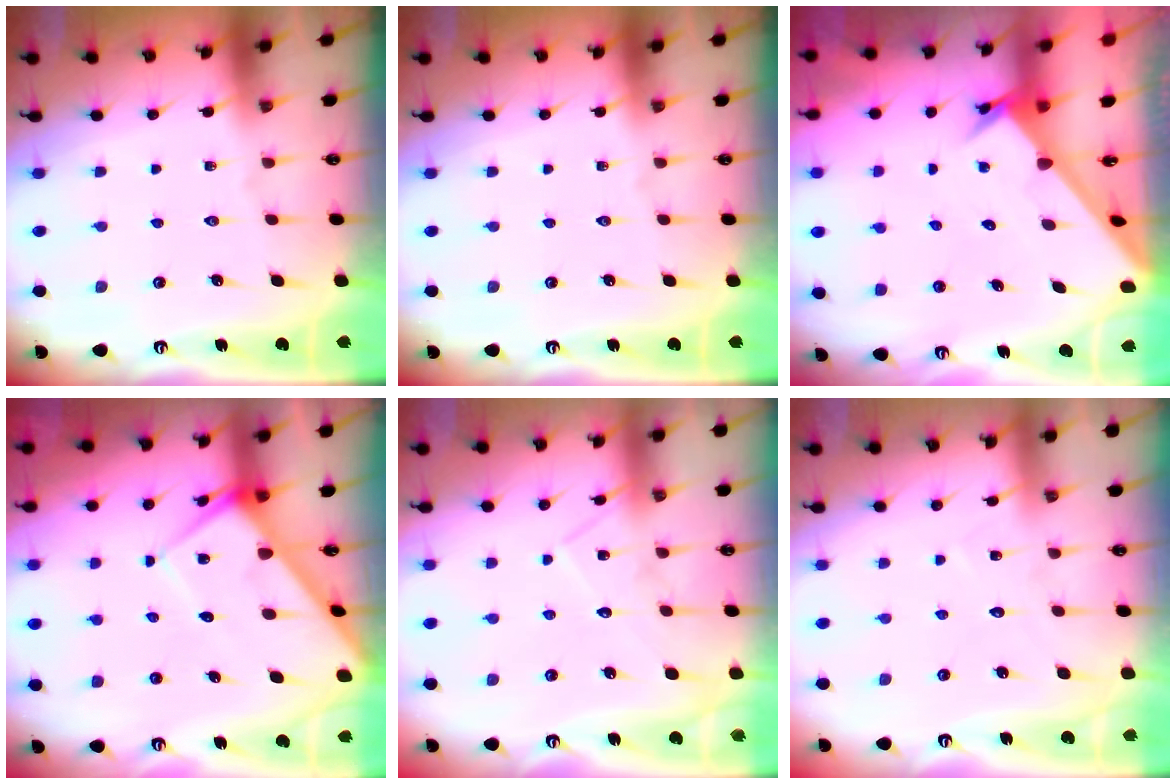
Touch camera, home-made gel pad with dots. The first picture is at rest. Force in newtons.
{"total": 0.0}
{"total": 3.7, "press": 3.7, "slide": 0.3}
{"total": 8.4, "press": 8.4, "slide": 0.8}
{"total": 9.2, "press": 9.2, "slide": 0.7}
{"total": 4.8, "press": 4.7, "slide": 0.5}